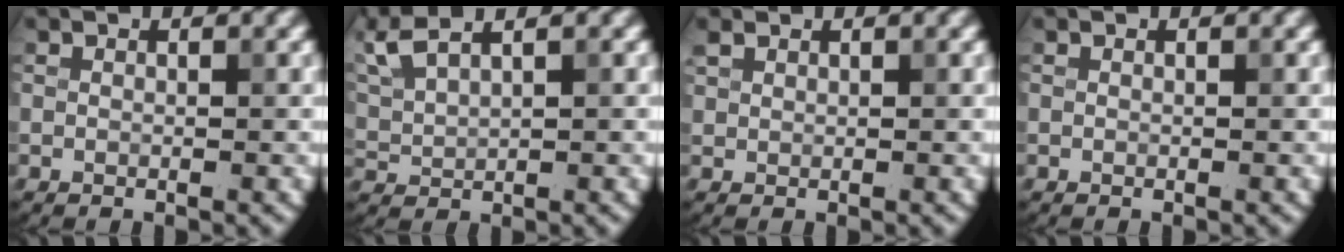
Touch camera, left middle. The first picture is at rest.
{"total": 5.3, "force": [4.0, 1.4, 3.2], "torque": [-0.085, 0.026, 0.067]}
{"total": 1.2, "force": [1.0, 0.6, 0.4], "torque": [-0.011, 0.003, 0.023]}
{"total": 0.0}